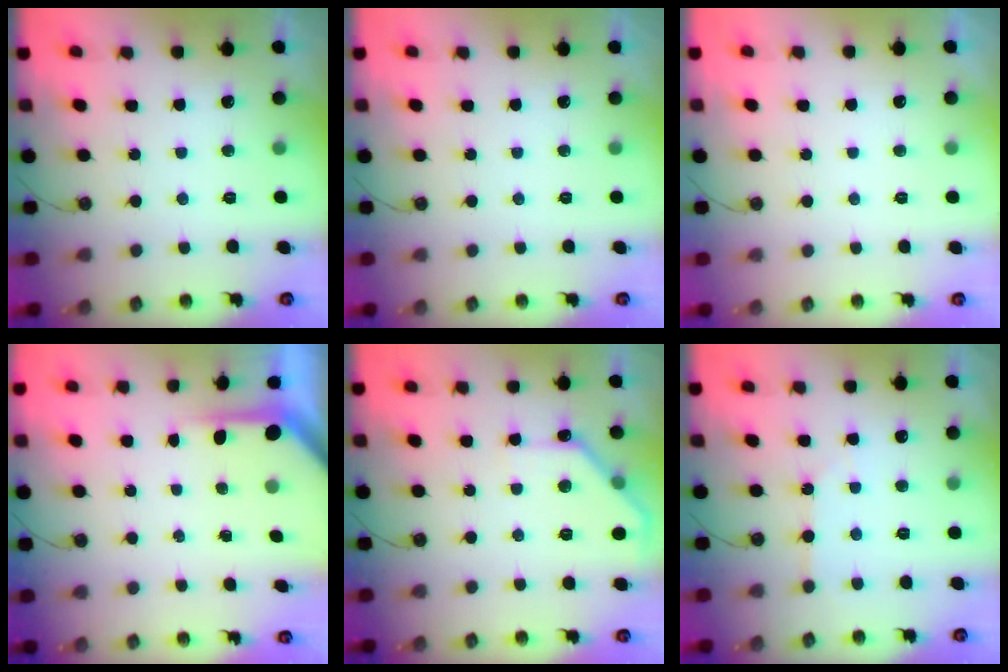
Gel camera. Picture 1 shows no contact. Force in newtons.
{"total": 0.0}
{"total": 0.0}
{"total": 3.9, "press": 3.9, "slide": 0.3}
{"total": 9.5, "press": 9.5, "slide": 0.3}
{"total": 4.5, "press": 4.4, "slide": 0.7}